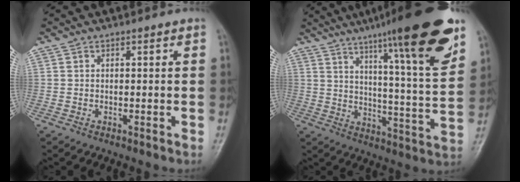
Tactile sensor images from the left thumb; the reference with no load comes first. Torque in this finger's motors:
{"motor_torque": [1.22, 0.12, 1.71, -1.06, 0.40]}